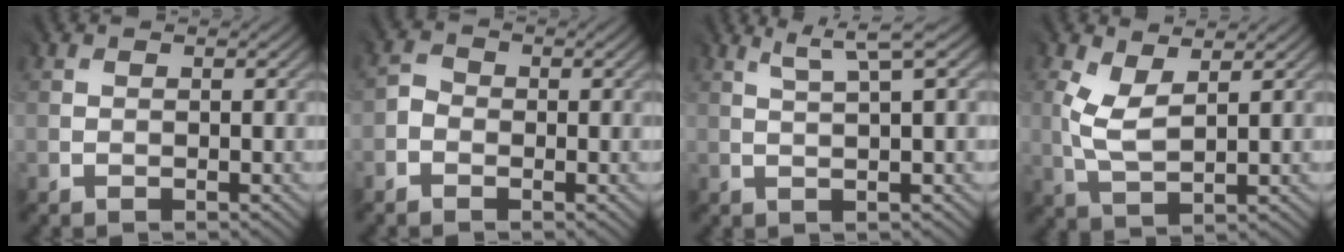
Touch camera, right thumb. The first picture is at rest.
{"total": 1.6, "force": [-1.2, 1.0, 0.0], "torque": [-0.002, 0.000, -0.030]}
{"total": 3.0, "force": [1.5, -0.4, 2.6], "torque": [-0.046, 0.008, 0.034]}
{"total": 4.4, "force": [1.6, 1.8, 3.7], "torque": [-0.099, -0.001, 0.037]}